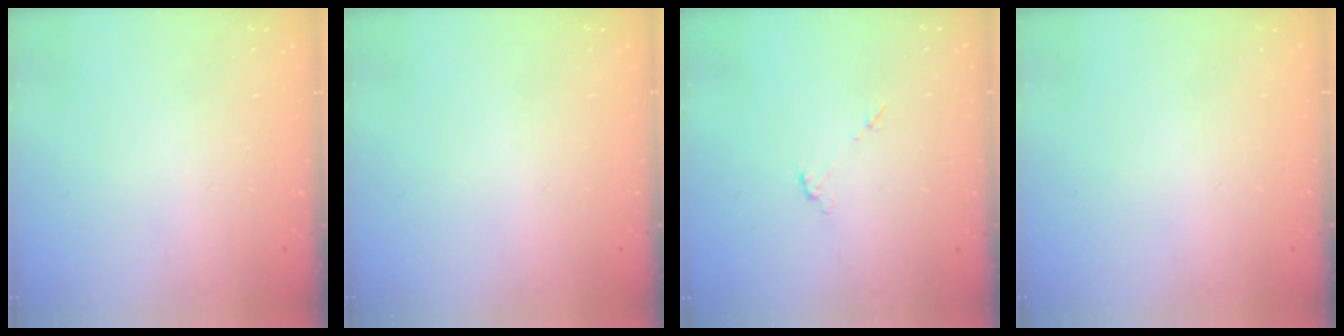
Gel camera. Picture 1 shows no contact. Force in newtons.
{"total": 0.0}
{"total": 4.8, "press": 4.8, "slide": 0.2}
{"total": 0.0}